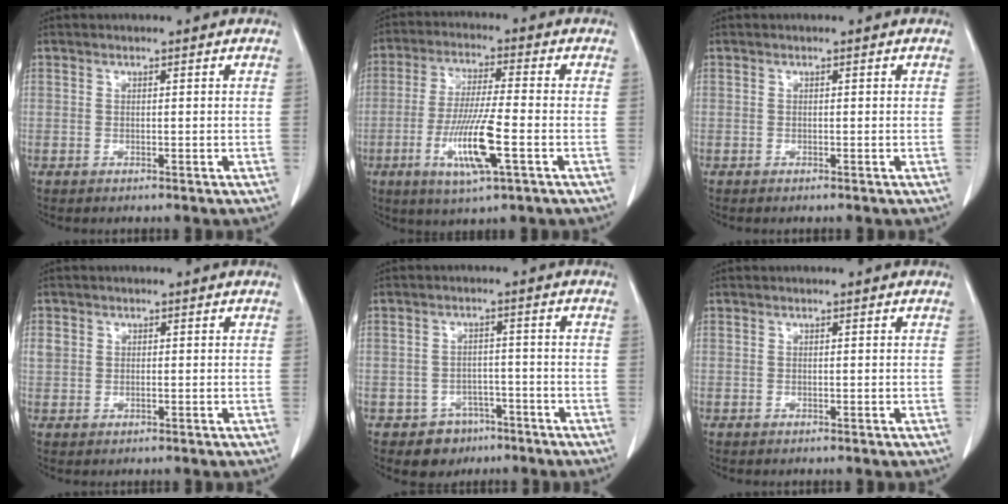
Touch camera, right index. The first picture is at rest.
{"total": 9.2, "force": [-3.2, 0.5, 8.7], "torque": [-0.168, -0.012, -0.058]}
{"total": 0.0}
{"total": 2.0, "force": [0.3, 1.7, 1.1], "torque": [-0.029, 0.011, 0.009]}
{"total": 4.7, "force": [-2.9, 3.6, 0.4], "torque": [0.001, 0.014, -0.033]}
{"total": 0.0}